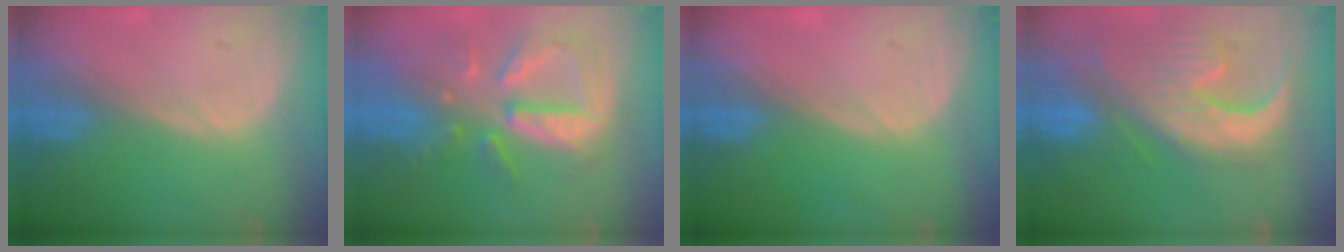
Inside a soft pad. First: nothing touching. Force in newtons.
{"total": 10.7, "press": 9.4, "slide": 5.1}
{"total": 0.0}
{"total": 13.5, "press": 11.4, "slide": 7.2}